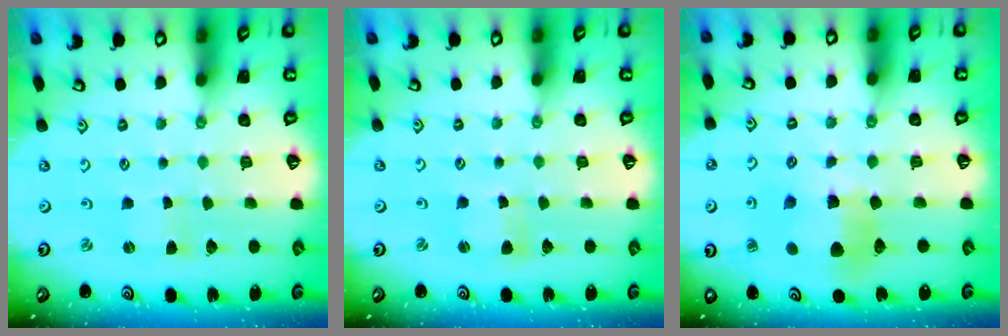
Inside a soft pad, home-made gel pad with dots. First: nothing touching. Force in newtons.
{"total": 2.2, "press": 2.2, "slide": 0.3}
{"total": 11.2, "press": 11.1, "slide": 0.7}